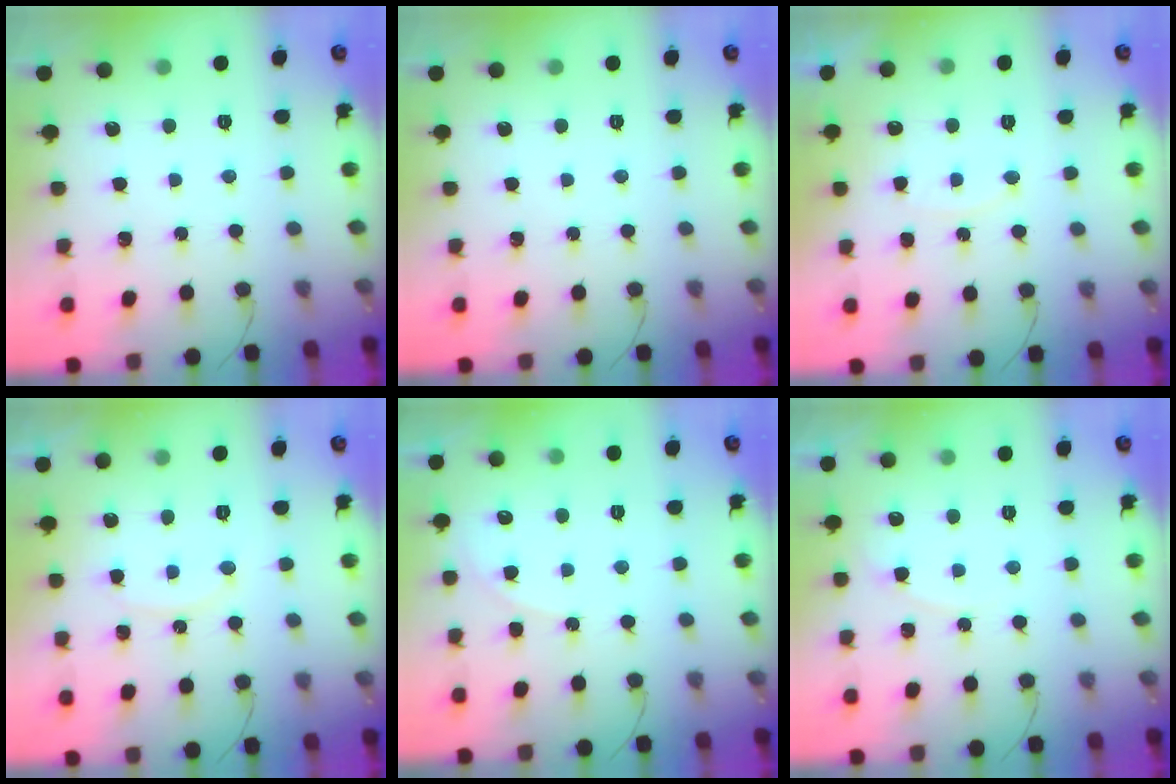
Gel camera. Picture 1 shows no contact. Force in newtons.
{"total": 0.0}
{"total": 7.4, "press": 7.4, "slide": 0.5}
{"total": 7.7, "press": 7.7, "slide": 0.2}
{"total": 5.0, "press": 5.0, "slide": 0.6}
{"total": 3.7, "press": 3.7, "slide": 0.5}